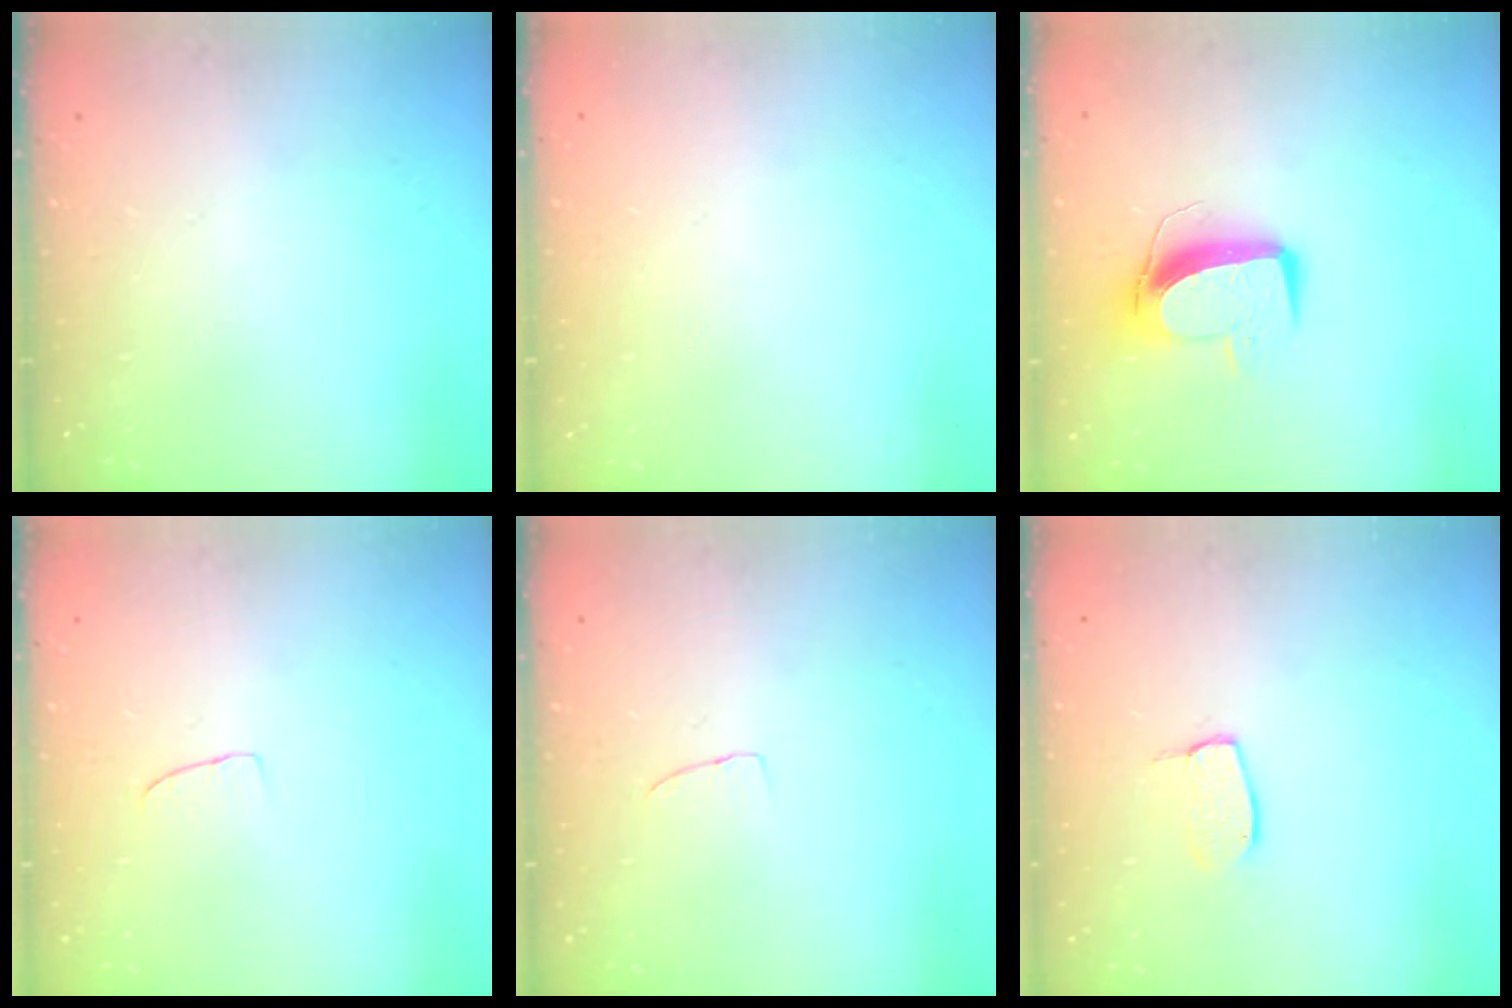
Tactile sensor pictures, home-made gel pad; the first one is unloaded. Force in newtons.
{"total": 0.0}
{"total": 10.3, "press": 10.3, "slide": 0.7}
{"total": 2.5, "press": 2.5, "slide": 0.1}
{"total": 3.5, "press": 3.5, "slide": 0.2}
{"total": 5.5, "press": 5.5, "slide": 0.3}